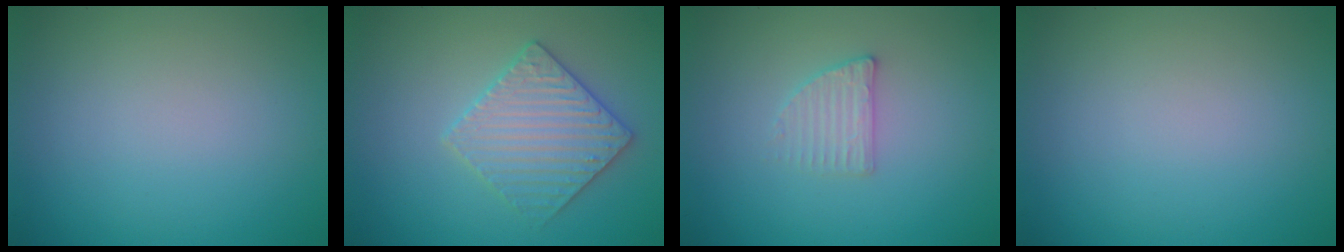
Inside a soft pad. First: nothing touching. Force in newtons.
{"total": 3.5, "press": 3.5, "slide": 0.4}
{"total": 1.9, "press": 1.9, "slide": 0.4}
{"total": 0.0}